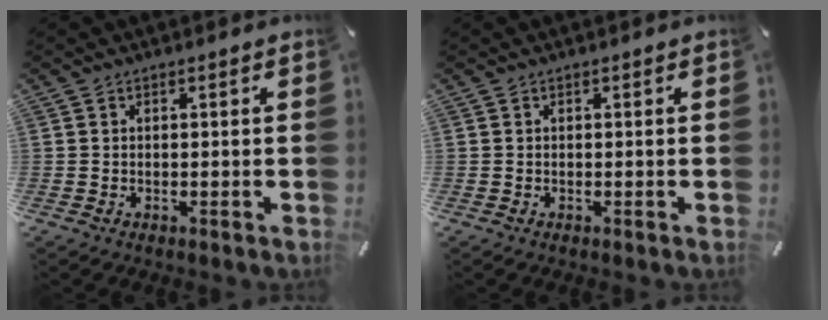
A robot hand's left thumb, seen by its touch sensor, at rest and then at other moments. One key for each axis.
{"total": 0.0}